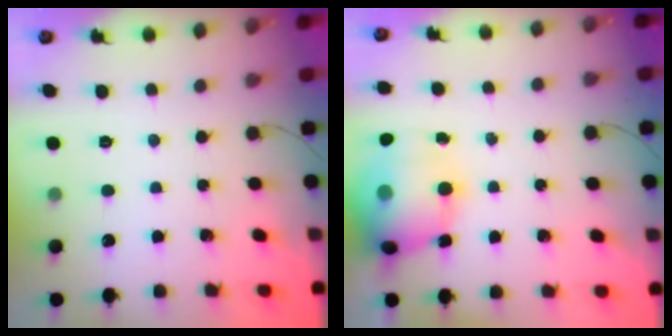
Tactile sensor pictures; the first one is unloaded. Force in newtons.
{"total": 17.7, "press": 17.3, "slide": 3.8}